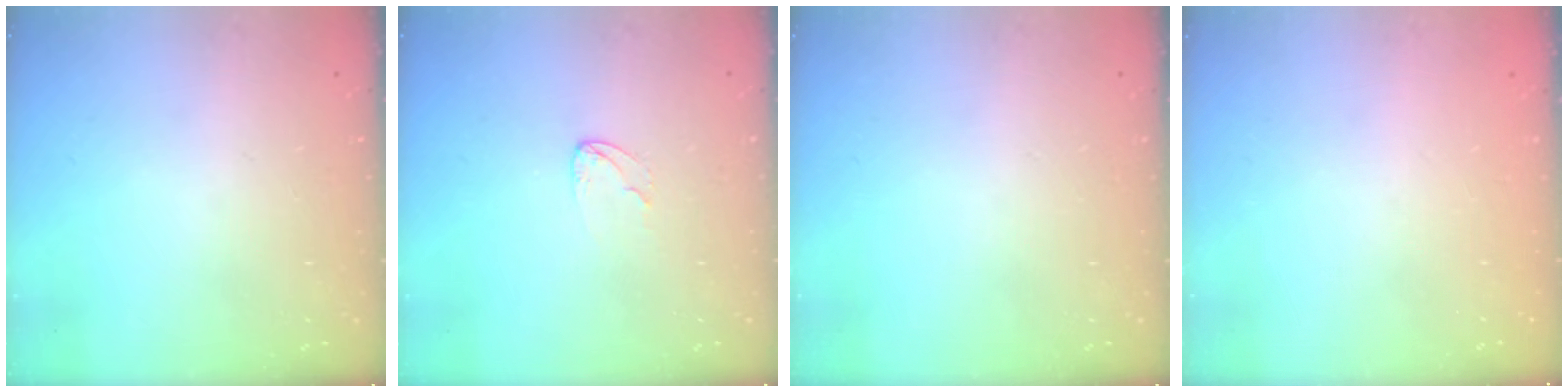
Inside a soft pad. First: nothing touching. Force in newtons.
{"total": 3.7, "press": 3.7, "slide": 0.3}
{"total": 0.0}
{"total": 0.0}